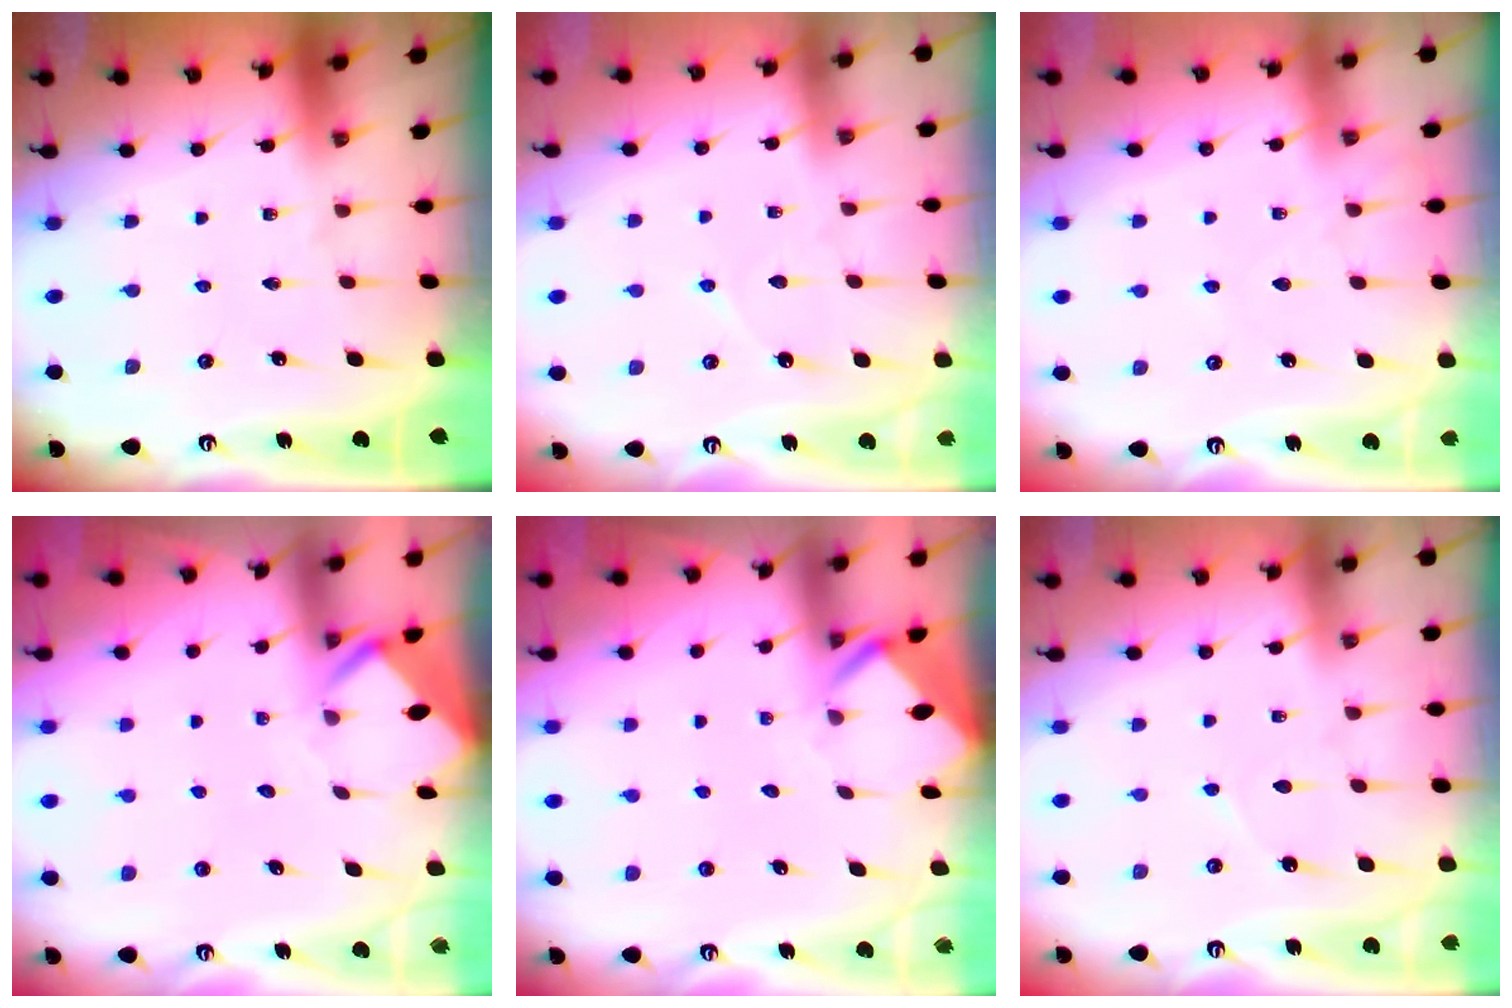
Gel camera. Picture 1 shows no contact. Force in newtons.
{"total": 4.0, "press": 4.0, "slide": 0.4}
{"total": 4.4, "press": 4.4, "slide": 0.7}
{"total": 3.6, "press": 3.6, "slide": 0.3}
{"total": 3.9, "press": 3.9, "slide": 0.3}
{"total": 4.4, "press": 4.4, "slide": 0.4}